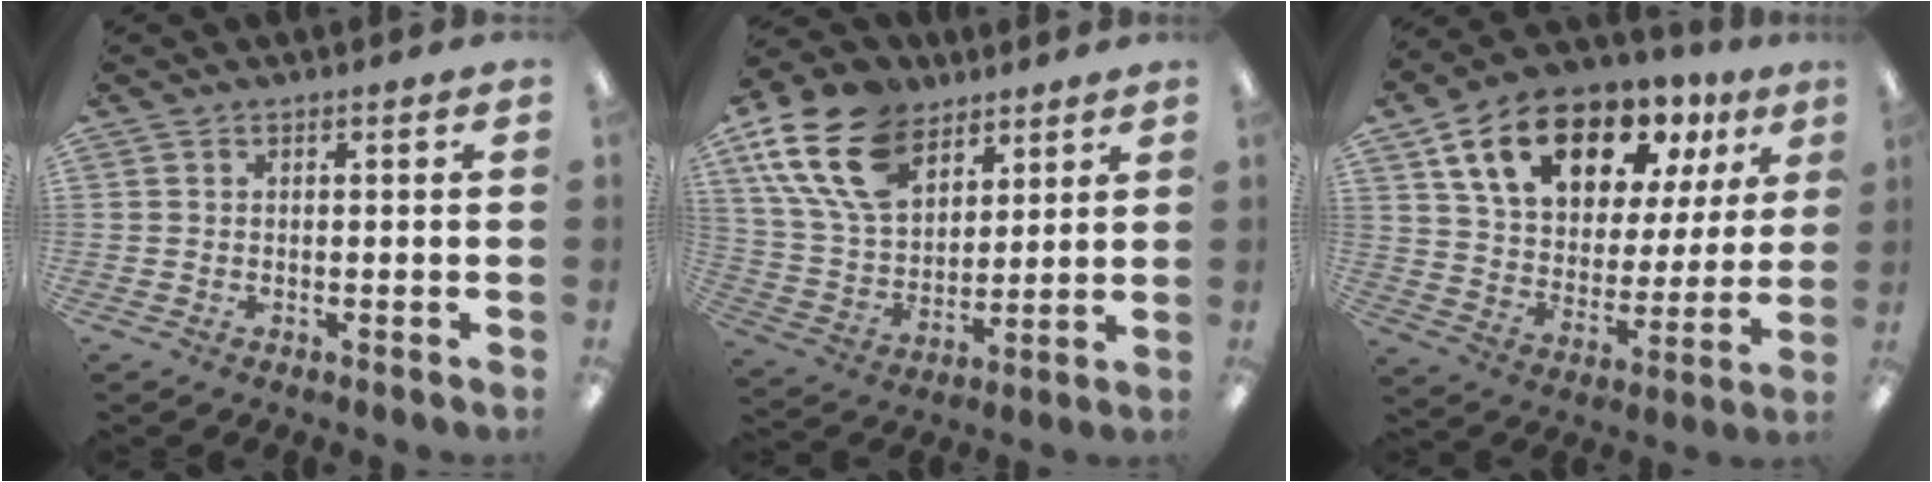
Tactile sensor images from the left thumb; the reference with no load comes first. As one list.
[{"total": 19.5, "force": [11.0, 12.2, 10.5], "torque": [-0.225, -0.033, 0.206]}, {"total": 19.1, "force": [12.0, 10.4, 10.5], "torque": [-0.192, -0.051, 0.214]}]